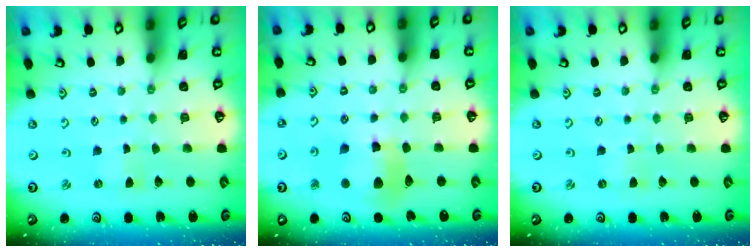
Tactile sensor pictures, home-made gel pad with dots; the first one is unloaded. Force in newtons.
{"total": 10.2, "press": 10.2, "slide": 1.2}
{"total": 0.0}